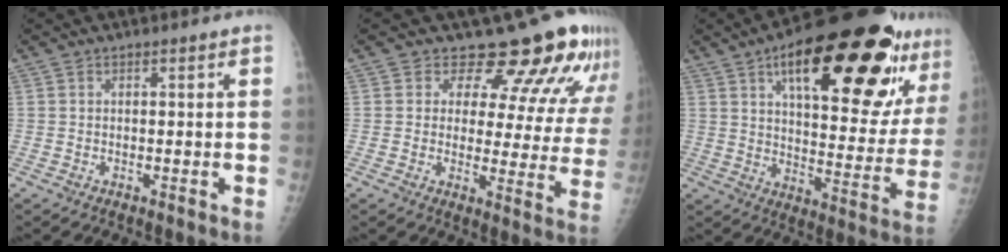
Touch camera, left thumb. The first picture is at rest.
{"total": 16.4, "force": [13.3, 6.9, 6.7], "torque": [-0.028, -0.078, 0.143]}
{"total": 30.7, "force": [16.8, 10.3, 23.5], "torque": [-0.304, -0.034, 0.246]}